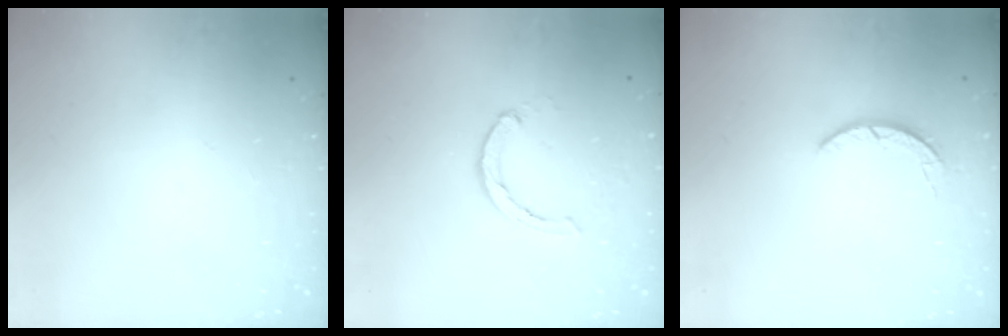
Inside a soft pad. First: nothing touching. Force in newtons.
{"total": 2.3, "press": 2.3, "slide": 0.2}
{"total": 2.2, "press": 2.2, "slide": 0.4}